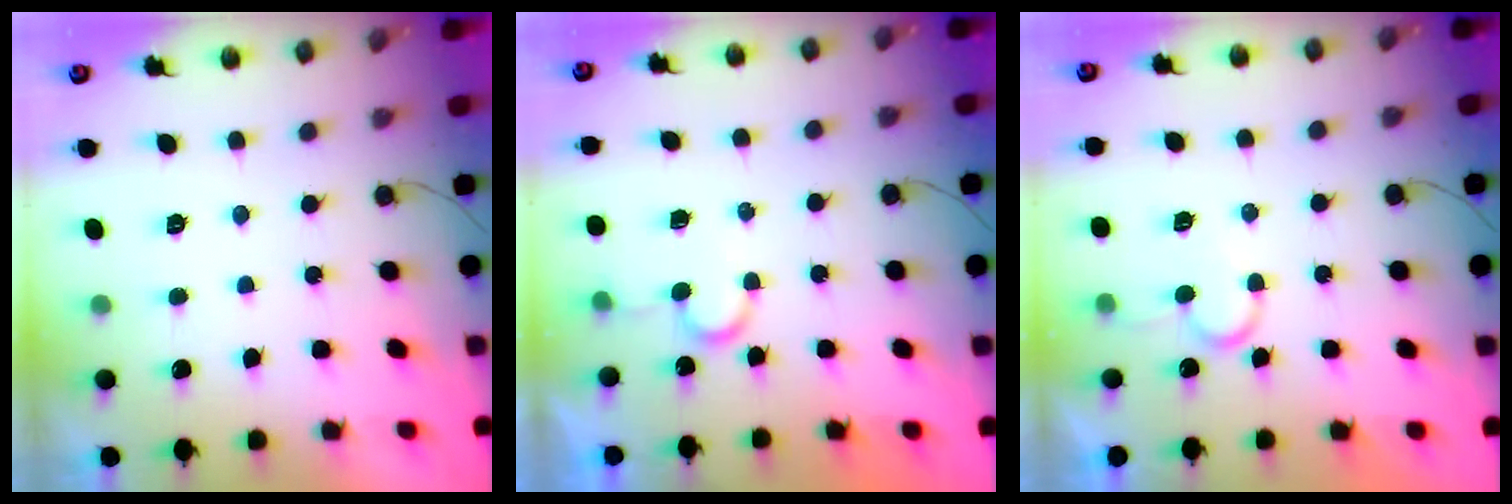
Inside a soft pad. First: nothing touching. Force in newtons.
{"total": 4.9, "press": 4.9, "slide": 0.3}
{"total": 6.8, "press": 6.8, "slide": 0.6}